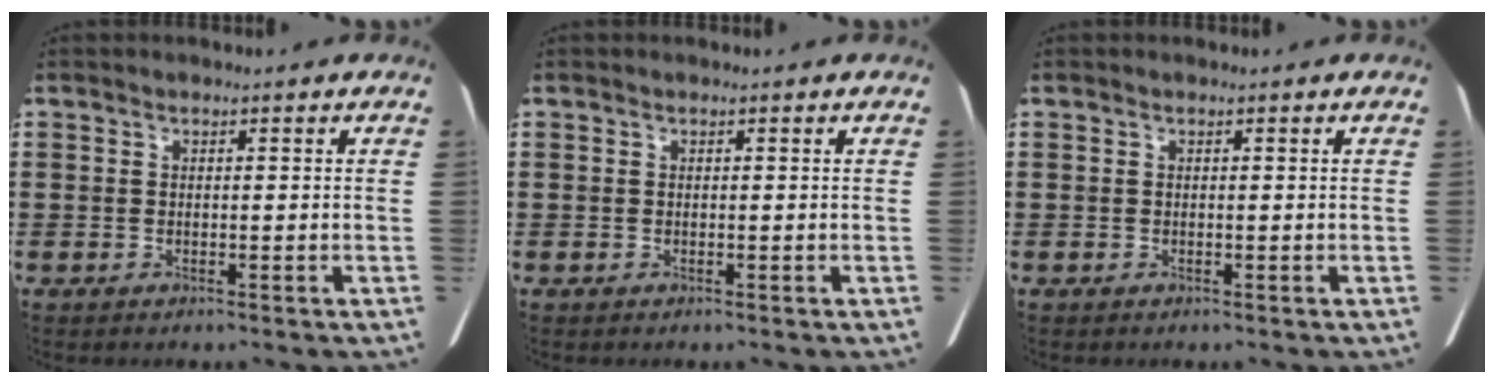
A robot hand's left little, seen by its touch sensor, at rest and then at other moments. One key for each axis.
{"total": 0.0}
{"total": 0.0}